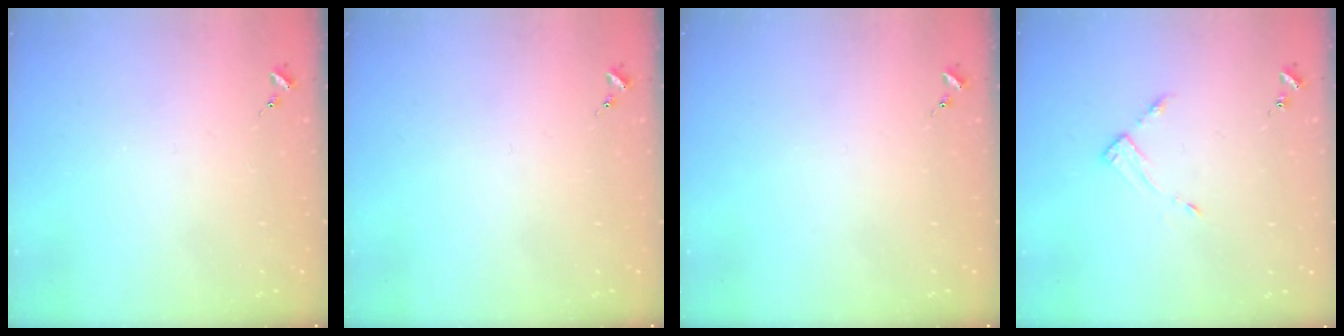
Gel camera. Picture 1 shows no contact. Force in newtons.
{"total": 0.0}
{"total": 0.0}
{"total": 3.5, "press": 3.5, "slide": 0.4}